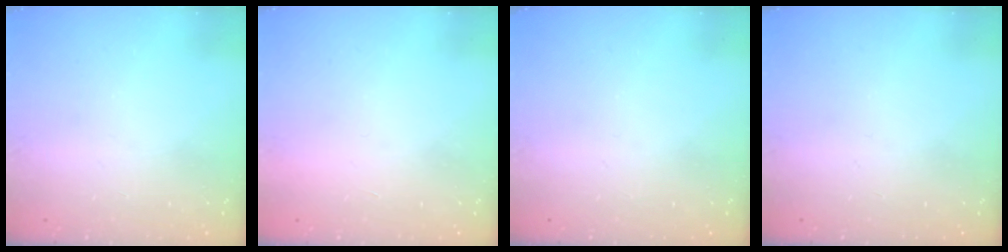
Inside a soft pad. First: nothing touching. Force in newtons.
{"total": 1.6, "press": 1.6, "slide": 0.1}
{"total": 0.0}
{"total": 0.0}